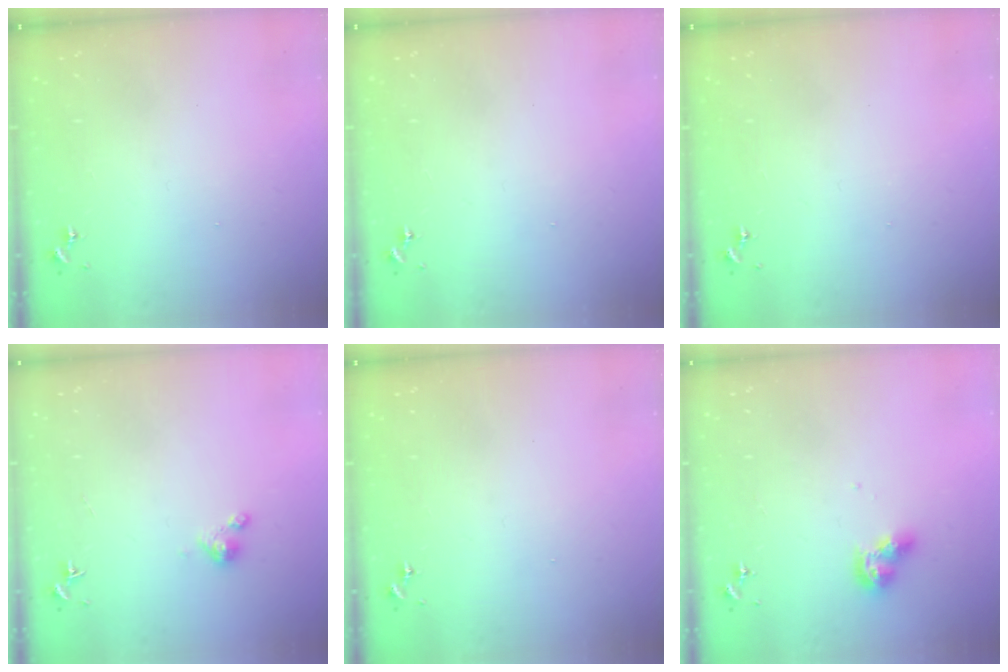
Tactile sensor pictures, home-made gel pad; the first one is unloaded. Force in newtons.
{"total": 0.0}
{"total": 0.0}
{"total": 3.3, "press": 3.3, "slide": 0.3}
{"total": 0.0}
{"total": 9.8, "press": 9.7, "slide": 1.0}